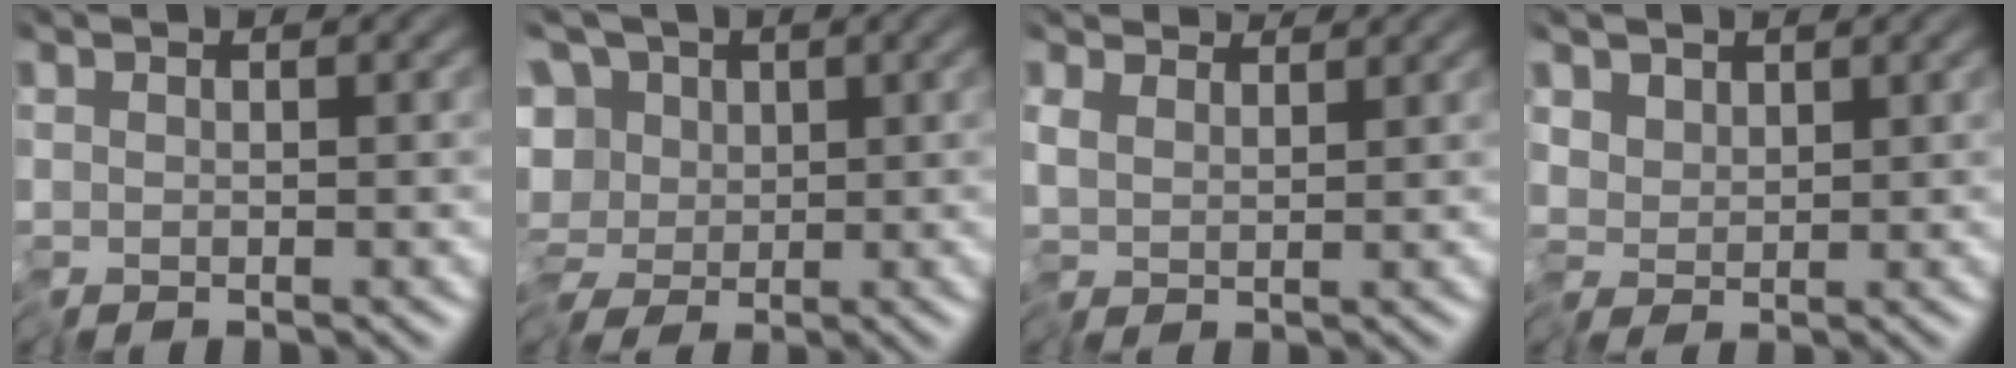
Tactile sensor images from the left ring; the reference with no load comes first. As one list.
[{"total": 8.5, "force": [-0.7, 6.9, 4.9], "torque": [-0.059, 0.016, -0.051]}, {"total": 2.9, "force": [2.4, 1.1, 1.3], "torque": [-0.032, 0.008, 0.036]}, {"total": 1.3, "force": [0.2, 1.1, 0.7], "torque": [-0.009, 0.000, -0.002]}]